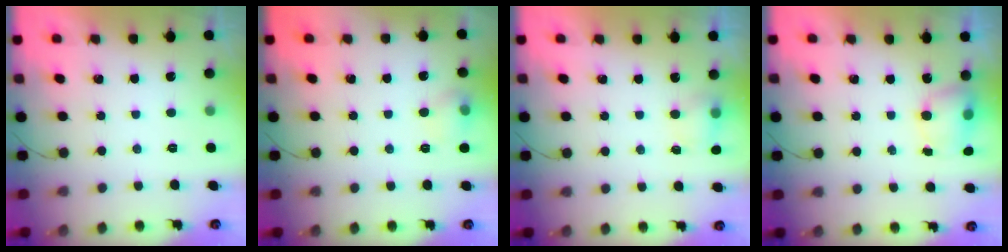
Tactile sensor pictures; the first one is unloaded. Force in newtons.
{"total": 7.1, "press": 7.1, "slide": 0.9}
{"total": 4.7, "press": 4.5, "slide": 1.3}
{"total": 5.7, "press": 5.7, "slide": 0.3}